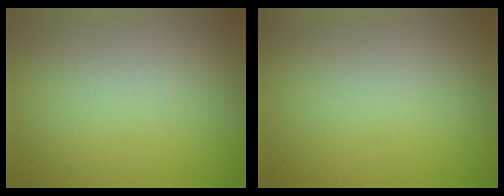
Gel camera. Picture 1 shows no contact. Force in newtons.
{"total": 0.0}